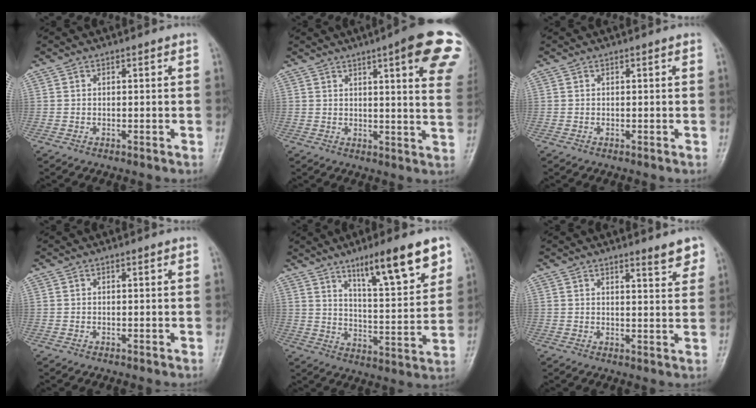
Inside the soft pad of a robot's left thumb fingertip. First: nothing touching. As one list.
[{"total": 17.8, "force": [8.7, 3.3, 15.2], "torque": [-0.175, -0.024, 0.096]}, {"total": 0.0}, {"total": 0.0}, {"total": 15.5, "force": [9.6, 3.1, 11.8], "torque": [-0.160, -0.049, 0.155]}, {"total": 4.2, "force": [3.2, 0.8, 2.6], "torque": [-0.023, -0.024, 0.041]}]